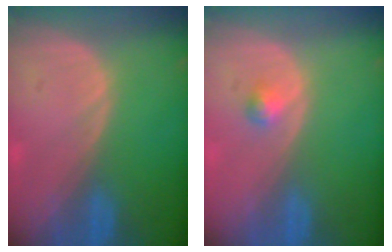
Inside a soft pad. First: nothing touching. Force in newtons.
{"total": 1.5, "press": 1.5, "slide": 0.3}